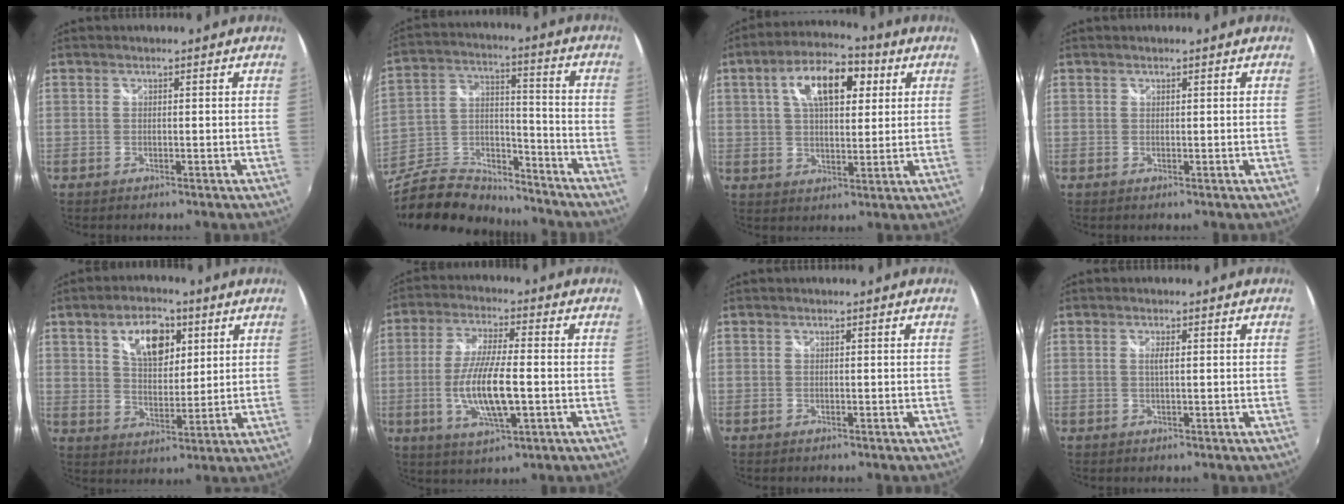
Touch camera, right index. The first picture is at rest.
{"total": 21.1, "force": [-16.8, 9.0, 8.9], "torque": [-0.207, 0.021, -0.276]}
{"total": 12.8, "force": [4.5, 6.2, 10.3], "torque": [-0.172, 0.033, 0.070]}
{"total": 0.0}
{"total": 10.2, "force": [4.6, 5.6, 7.2], "torque": [-0.116, 0.016, 0.078]}
{"total": 11.4, "force": [-2.2, 2.6, 10.9], "torque": [-0.217, -0.006, -0.040]}
{"total": 0.0}
{"total": 1.3, "force": [0.3, 0.1, 1.3], "torque": [-0.023, 0.001, 0.004]}